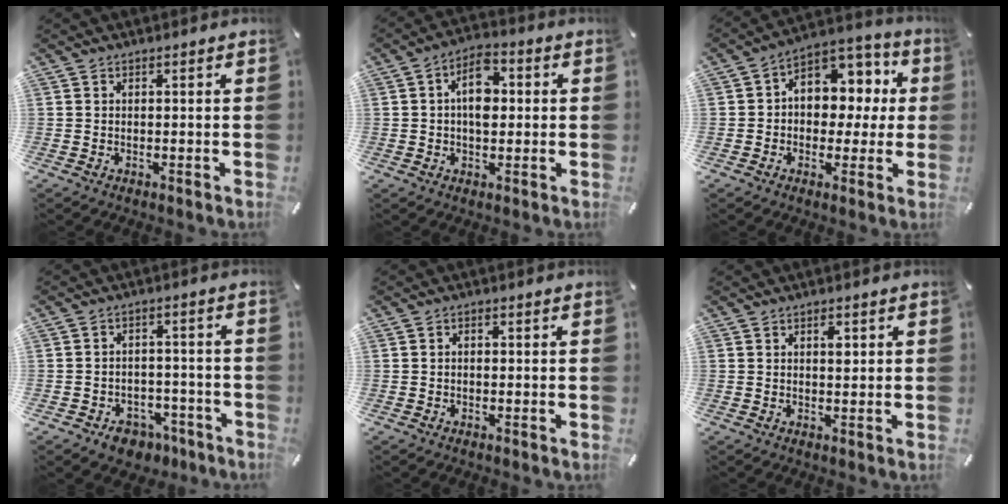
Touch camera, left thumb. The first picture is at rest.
{"total": 8.6, "force": [0.8, 5.4, 6.6], "torque": [-0.107, 0.006, 0.011]}
{"total": 8.7, "force": [1.3, 7.6, 4.1], "torque": [-0.062, -0.015, 0.027]}
{"total": 6.5, "force": [-4.0, 4.6, 2.3], "torque": [-0.034, 0.031, -0.068]}
{"total": 1.0, "force": [-0.3, 0.7, 0.6], "torque": [-0.012, 0.002, -0.008]}
{"total": 2.2, "force": [0.7, 1.2, 1.8], "torque": [-0.015, -0.005, 0.005]}